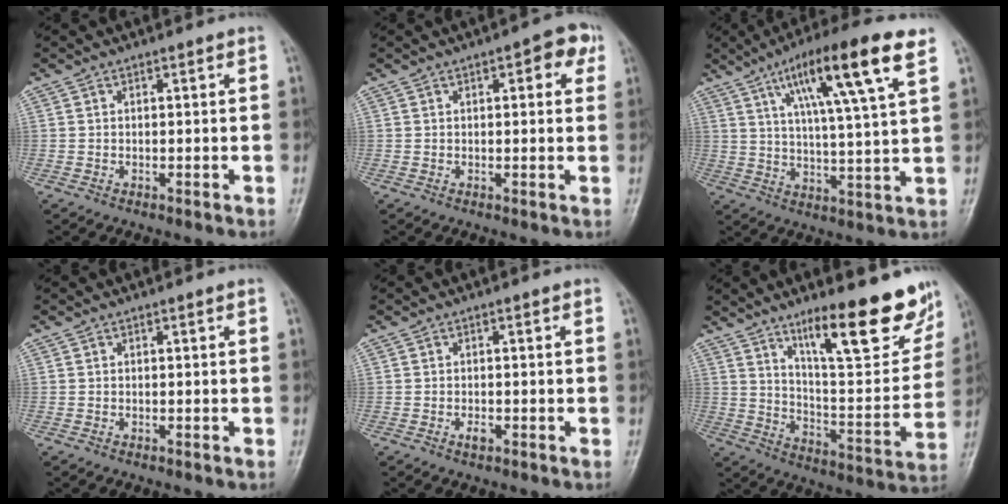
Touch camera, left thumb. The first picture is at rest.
{"total": 5.1, "force": [2.1, 2.1, 4.2], "torque": [-0.031, 0.000, 0.017]}
{"total": 16.7, "force": [8.2, 2.1, 14.3], "torque": [-0.235, -0.019, 0.134]}
{"total": 0.0}
{"total": 1.3, "force": [-0.5, 0.7, 0.9], "torque": [-0.014, 0.000, -0.010]}
{"total": 20.6, "force": [13.3, 5.2, 14.9], "torque": [-0.172, -0.076, 0.210]}